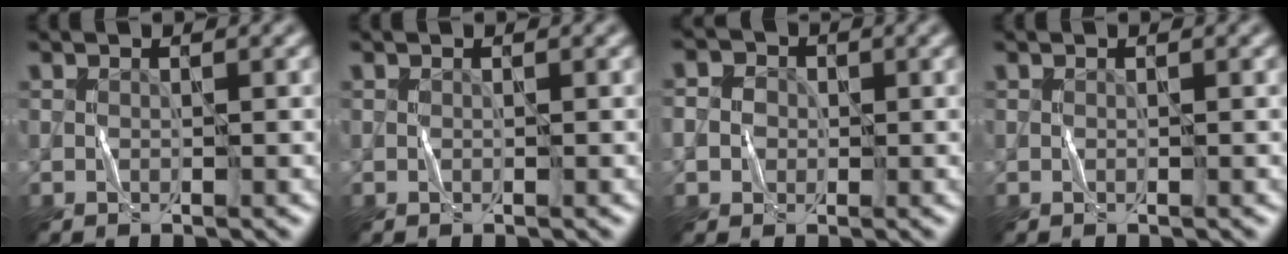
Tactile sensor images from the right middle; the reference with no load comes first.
{"total": 0.0}
{"total": 5.3, "force": [0.8, 4.8, 2.2], "torque": [-0.037, 0.035, -0.013]}
{"total": 0.0}